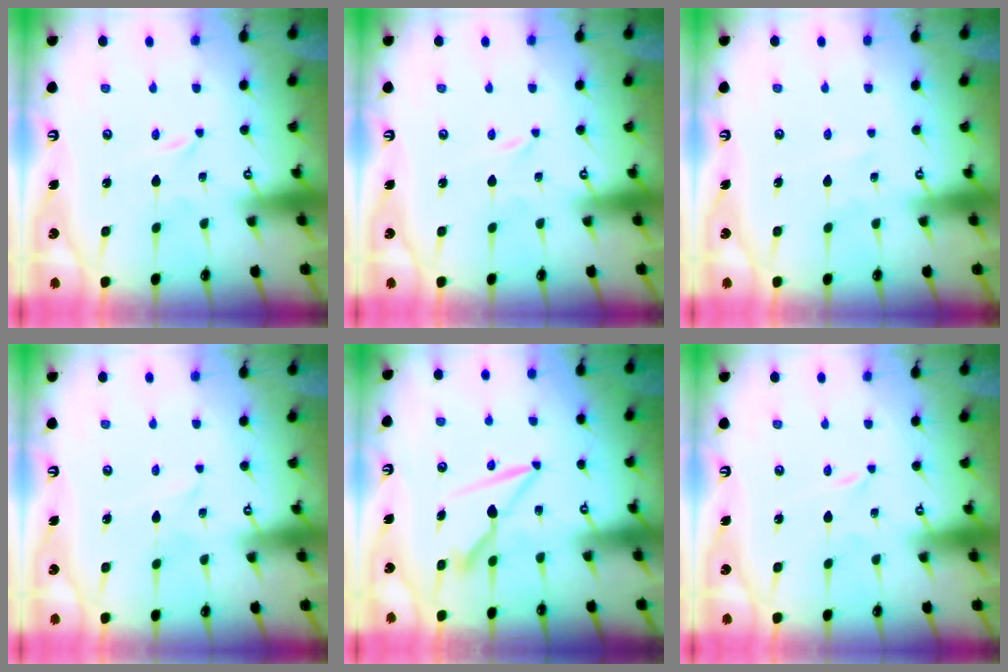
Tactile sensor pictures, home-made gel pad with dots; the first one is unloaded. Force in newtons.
{"total": 0.0}
{"total": 2.8, "press": 2.8, "slide": 0.4}
{"total": 1.7, "press": 1.7, "slide": 0.2}
{"total": 7.8, "press": 7.8, "slide": 0.4}
{"total": 0.0}